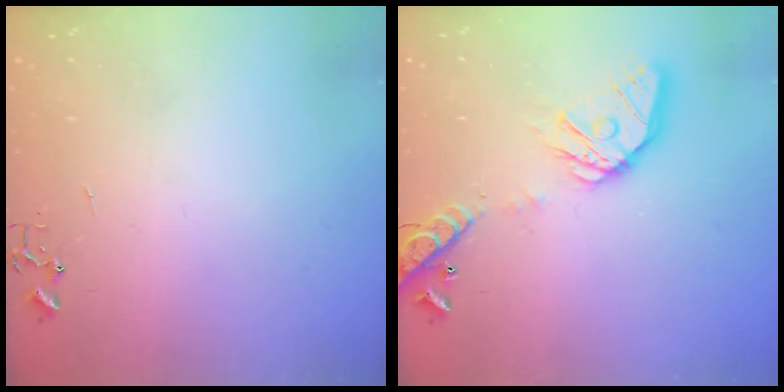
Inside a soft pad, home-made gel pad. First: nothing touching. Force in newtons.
{"total": 16.7, "press": 16.5, "slide": 2.5}